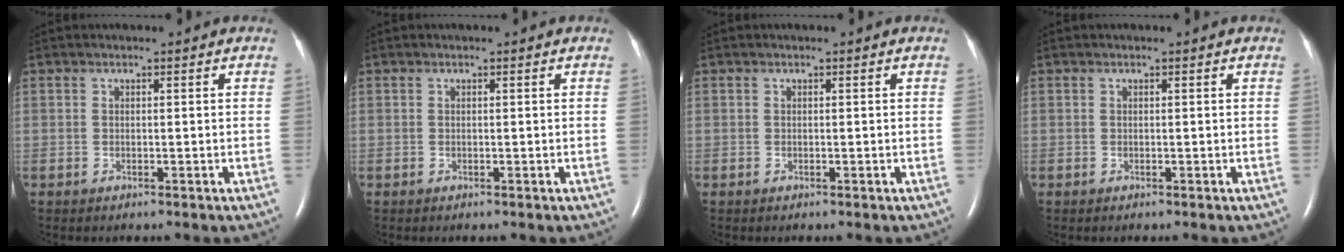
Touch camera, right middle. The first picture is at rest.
{"total": 0.0}
{"total": 0.0}
{"total": 0.0}